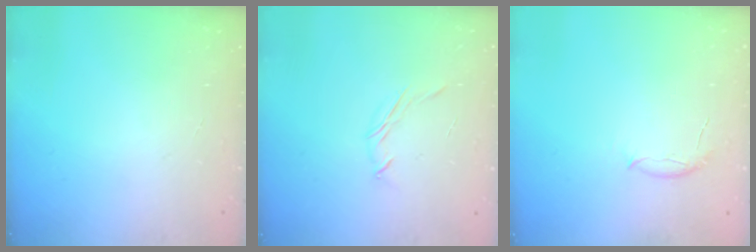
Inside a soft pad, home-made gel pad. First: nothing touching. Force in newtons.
{"total": 3.6, "press": 3.5, "slide": 0.8}
{"total": 5.6, "press": 5.5, "slide": 0.9}